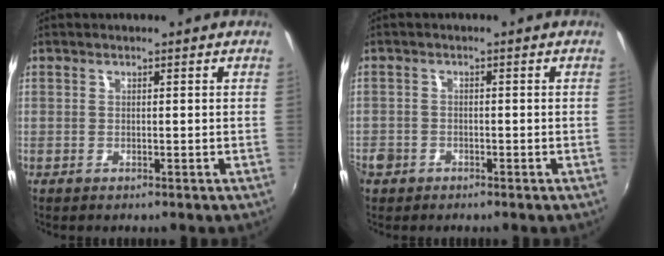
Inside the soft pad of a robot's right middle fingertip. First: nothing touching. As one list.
[{"total": 3.6, "force": [-2.1, 2.7, 0.9], "torque": [-0.029, -0.002, -0.038]}]